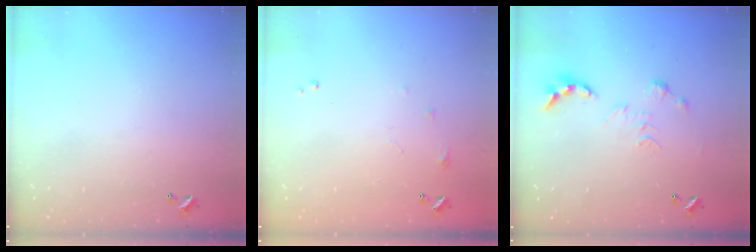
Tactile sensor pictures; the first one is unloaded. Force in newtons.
{"total": 5.9, "press": 5.9, "slide": 0.8}
{"total": 0.0}